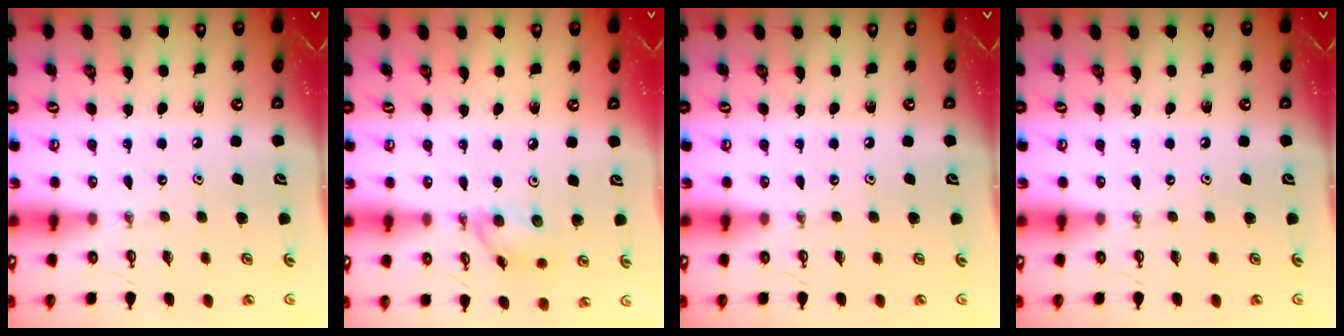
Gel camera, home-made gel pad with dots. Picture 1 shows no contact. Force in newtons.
{"total": 8.9, "press": 8.9, "slide": 1.1}
{"total": 0.0}
{"total": 0.0}